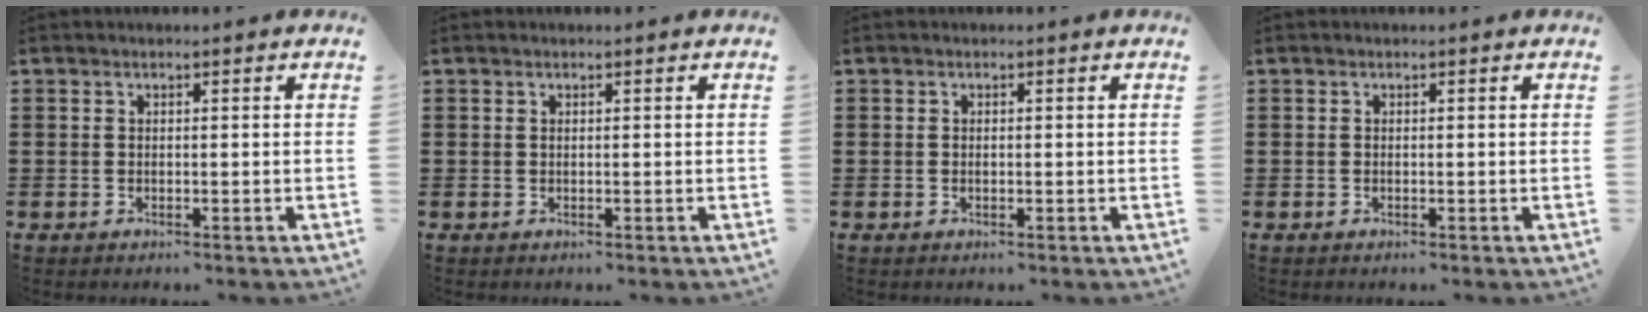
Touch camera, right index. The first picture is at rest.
{"total": 0.0}
{"total": 0.7, "force": [0.0, 0.4, 0.5], "torque": [-0.013, 0.000, 0.001]}
{"total": 0.0}